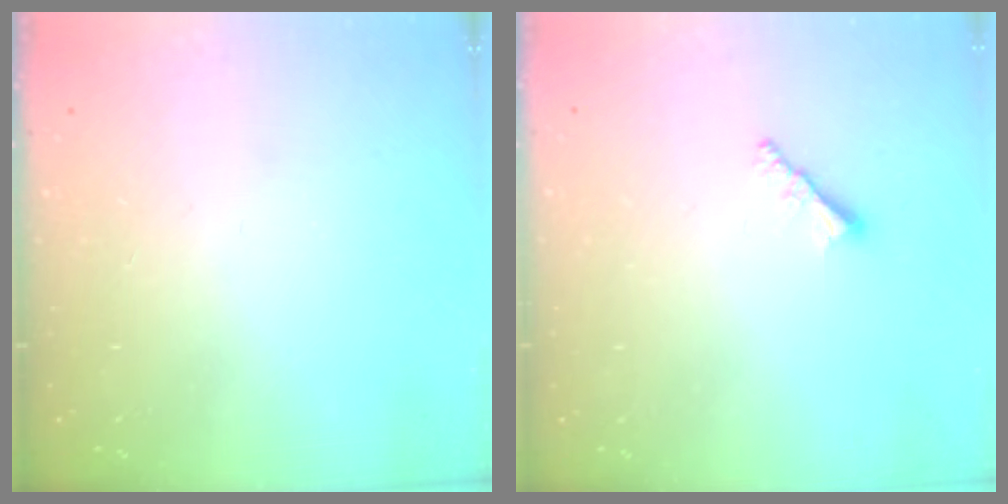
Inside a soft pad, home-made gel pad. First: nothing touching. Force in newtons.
{"total": 2.1, "press": 2.0, "slide": 0.5}